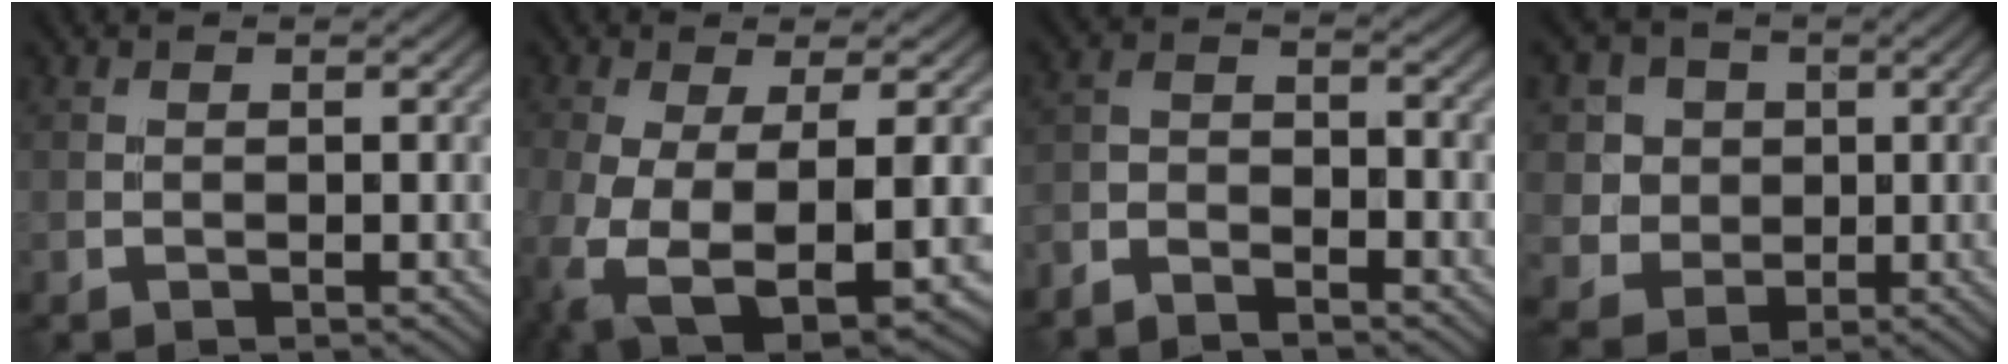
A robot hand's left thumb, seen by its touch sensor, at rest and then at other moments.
{"total": 11.7, "force": [-3.9, 5.2, 9.8], "torque": [-0.224, -0.062, -0.044]}
{"total": 4.4, "force": [-3.8, 1.4, 1.7], "torque": [-0.037, -0.006, -0.084]}
{"total": 8.0, "force": [2.2, 7.3, 2.5], "torque": [-0.104, -0.001, 0.047]}